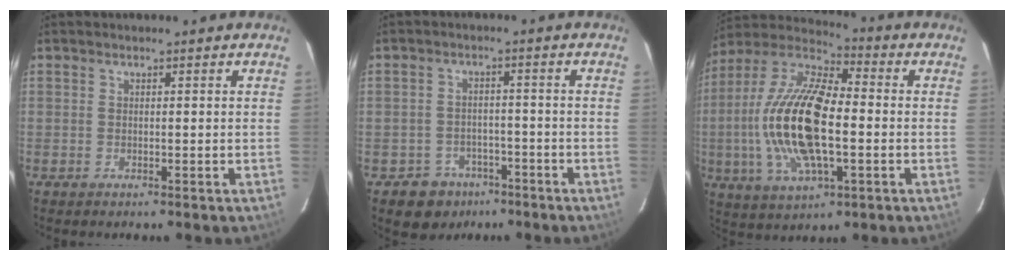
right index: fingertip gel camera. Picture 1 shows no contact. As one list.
[{"total": 6.5, "force": [-4.1, 5.1, 0.6], "torque": [-0.026, 0.030, -0.051]}, {"total": 21.2, "force": [-2.2, 8.7, 19.2], "torque": [-0.389, -0.001, -0.048]}]